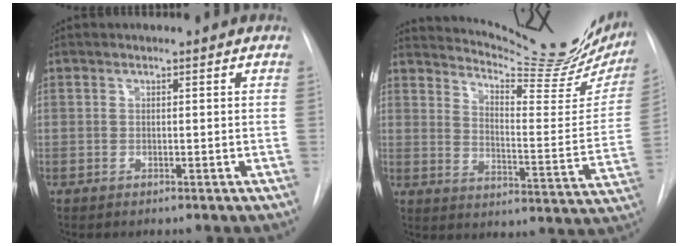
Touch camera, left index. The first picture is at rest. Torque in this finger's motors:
{"motor_torque": [0.21, -1.93, -0.02, -0.03]}